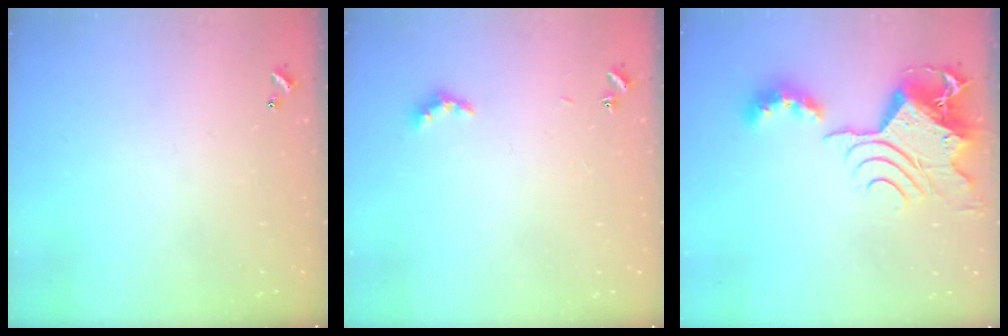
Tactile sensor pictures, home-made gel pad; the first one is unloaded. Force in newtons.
{"total": 3.6, "press": 3.5, "slide": 0.5}
{"total": 11.7, "press": 11.6, "slide": 1.5}